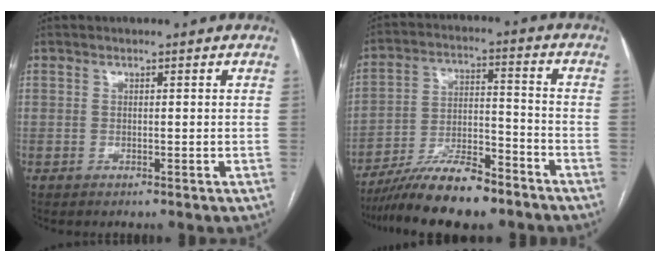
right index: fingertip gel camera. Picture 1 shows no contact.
{"total": 13.6, "force": [-11.0, 2.8, 7.5], "torque": [-0.131, 0.000, -0.194]}